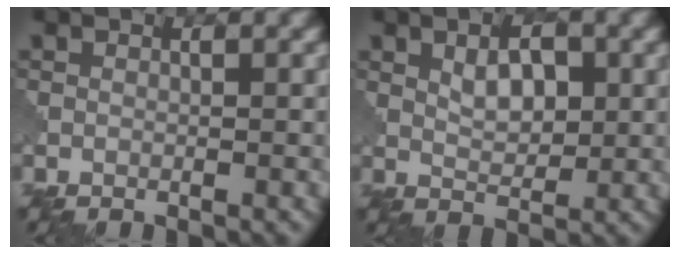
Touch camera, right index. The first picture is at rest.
{"total": 3.5, "force": [0.9, 1.9, 2.8], "torque": [-0.049, 0.001, 0.015]}